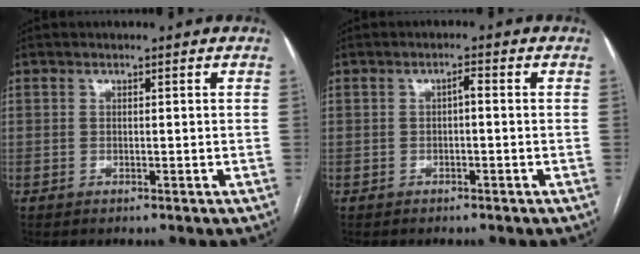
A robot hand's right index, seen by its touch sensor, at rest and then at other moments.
{"total": 1.4, "force": [-0.2, 0.4, 1.3], "torque": [-0.019, 0.005, -0.003]}